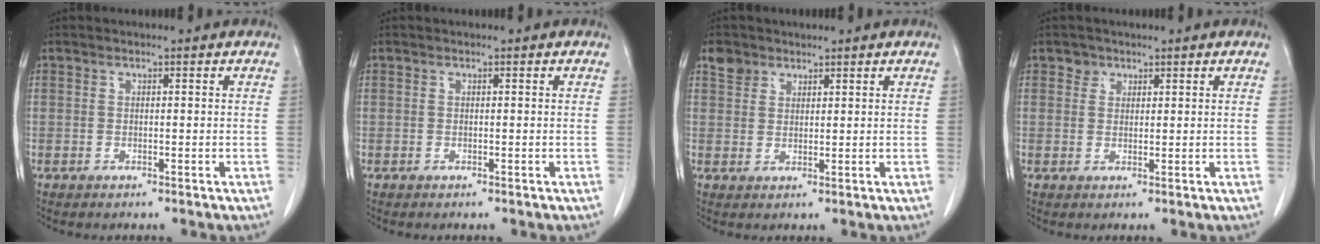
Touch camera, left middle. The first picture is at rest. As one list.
[{"total": 0.0}, {"total": 2.8, "force": [2.0, 1.9, 0.3], "torque": [-0.006, 0.010, 0.037]}, {"total": 1.5, "force": [1.0, 1.2, 0.1], "torque": [0.008, 0.000, 0.012]}]